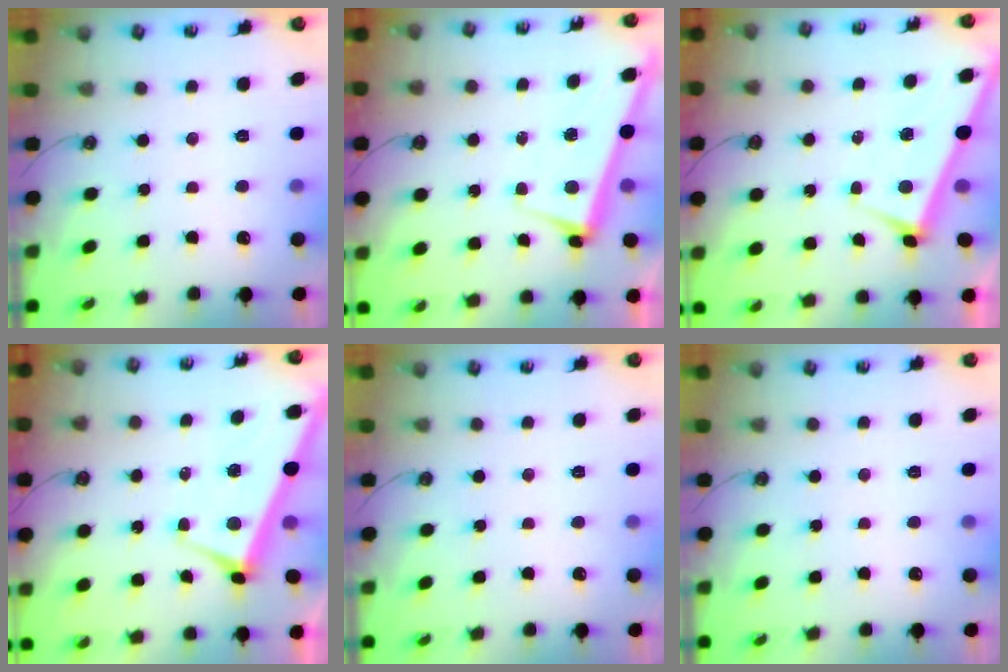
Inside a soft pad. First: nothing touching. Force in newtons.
{"total": 2.6, "press": 2.5, "slide": 0.7}
{"total": 2.6, "press": 2.6, "slide": 0.2}
{"total": 2.9, "press": 2.7, "slide": 0.9}
{"total": 0.0}
{"total": 0.0}